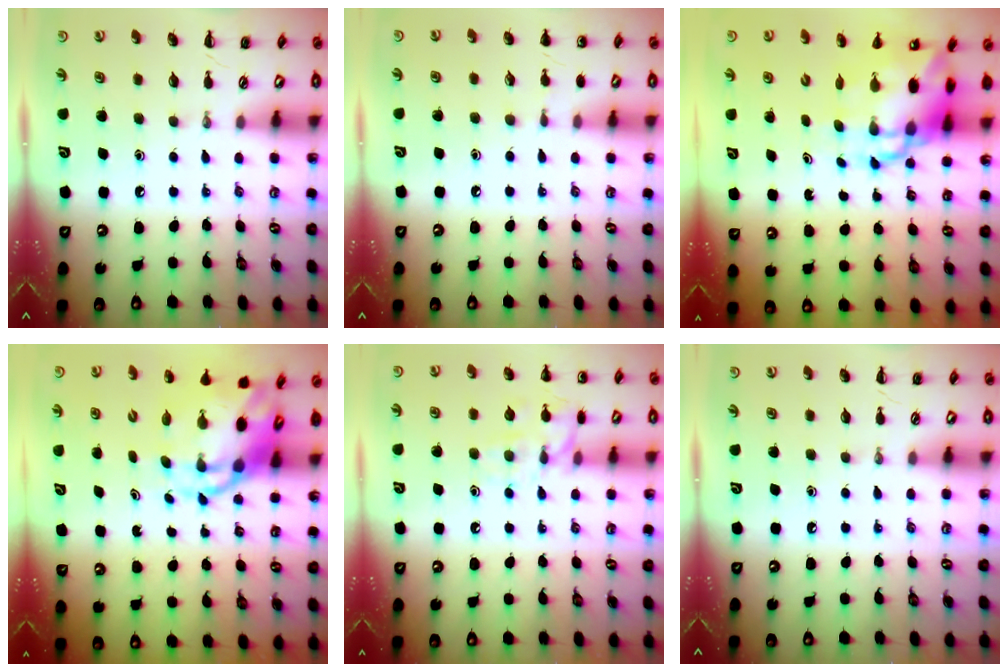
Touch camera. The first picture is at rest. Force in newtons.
{"total": 4.0, "press": 3.8, "slide": 1.2}
{"total": 10.2, "press": 9.8, "slide": 2.7}
{"total": 7.7, "press": 7.5, "slide": 2.1}
{"total": 11.0, "press": 10.9, "slide": 0.5}
{"total": 0.0}